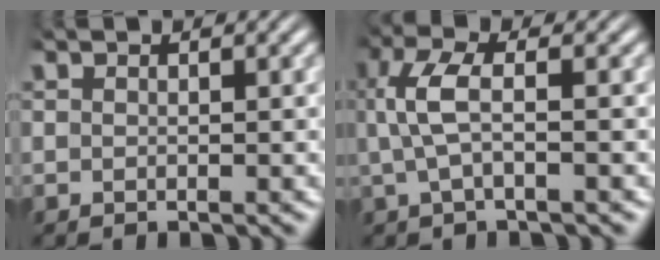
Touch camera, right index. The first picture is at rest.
{"total": 3.9, "force": [0.2, 1.3, 3.6], "torque": [-0.085, 0.004, 0.004]}